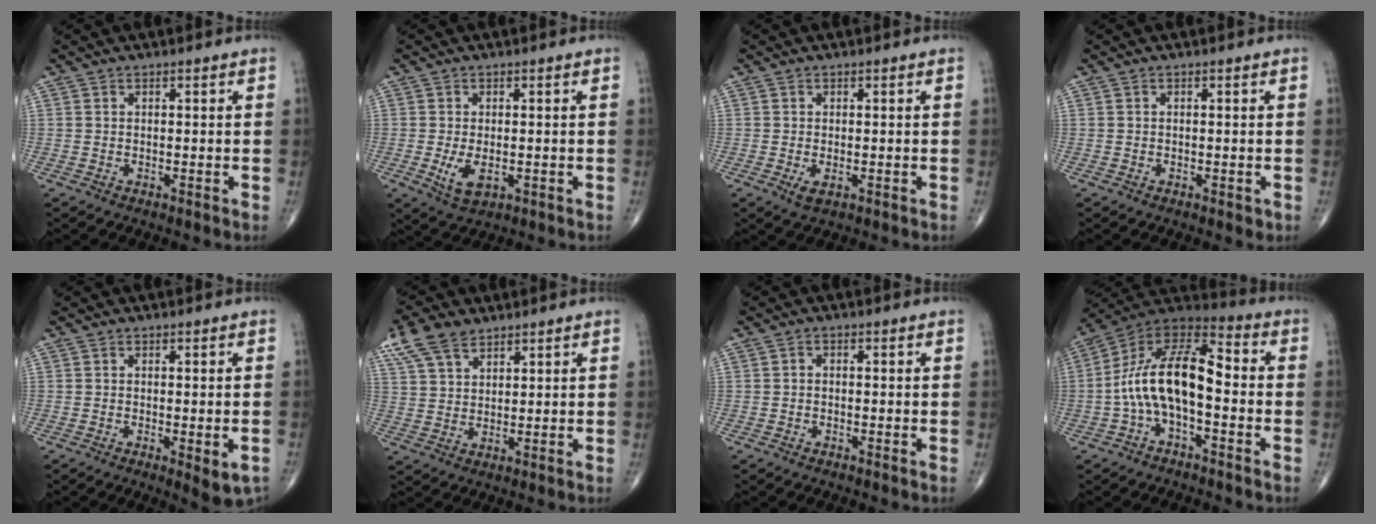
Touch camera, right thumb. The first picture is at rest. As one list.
[{"total": 4.7, "force": [-1.0, 2.5, 3.9], "torque": [-0.072, -0.011, -0.012]}, {"total": 2.1, "force": [-0.6, 1.0, 1.7], "torque": [-0.035, -0.005, -0.009]}, {"total": 0.8, "force": [-0.3, 0.5, 0.6], "torque": [-0.007, -0.001, -0.003]}, {"total": 5.0, "force": [-1.7, 1.6, 4.4], "torque": [-0.054, -0.006, -0.017]}, {"total": 8.6, "force": [5.7, 4.5, 4.5], "torque": [-0.085, -0.005, 0.116]}, {"total": 0.8, "force": [-0.3, 0.6, 0.5], "torque": [-0.004, 0.002, -0.010]}, {"total": 15.5, "force": [-2.2, 7.4, 13.4], "torque": [-0.237, 0.055, -0.050]}]